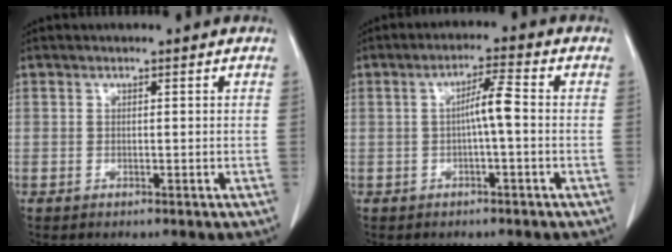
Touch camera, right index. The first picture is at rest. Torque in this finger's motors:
{"motor_torque": [0.60, -0.09, 0.27, 0.10]}